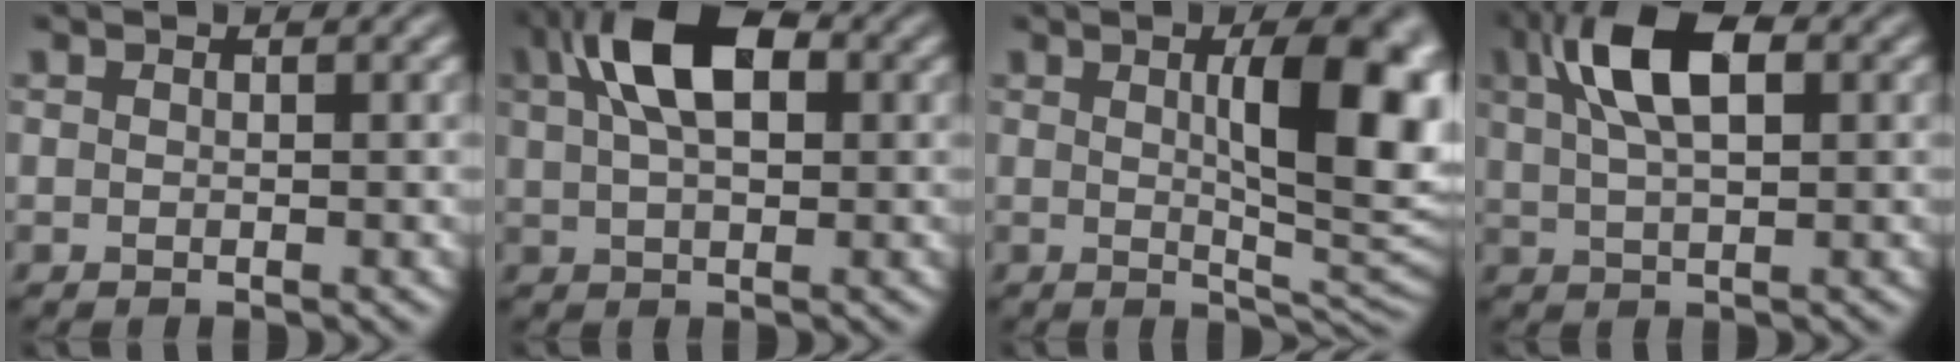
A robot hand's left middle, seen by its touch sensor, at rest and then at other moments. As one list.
[{"total": 7.5, "force": [2.5, 3.9, 6.0], "torque": [-0.118, 0.020, 0.034]}, {"total": 9.9, "force": [1.7, 2.7, 9.4], "torque": [-0.121, -0.002, 0.034]}, {"total": 7.2, "force": [2.4, 3.1, 6.0], "torque": [-0.121, 0.017, 0.040]}]